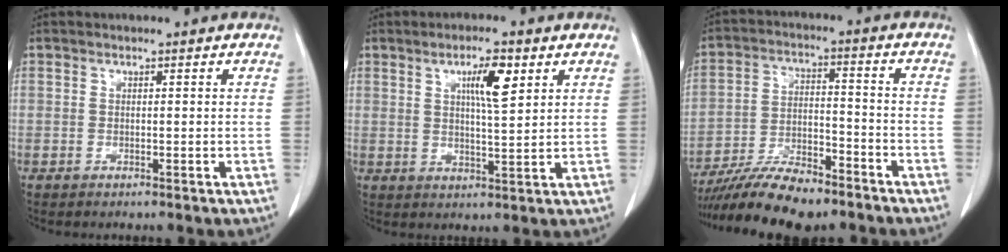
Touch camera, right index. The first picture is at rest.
{"total": 6.0, "force": [2.7, 0.9, 5.3], "torque": [-0.090, 0.000, 0.045]}
{"total": 12.9, "force": [-11.0, 2.8, 6.2], "torque": [-0.104, -0.001, -0.188]}